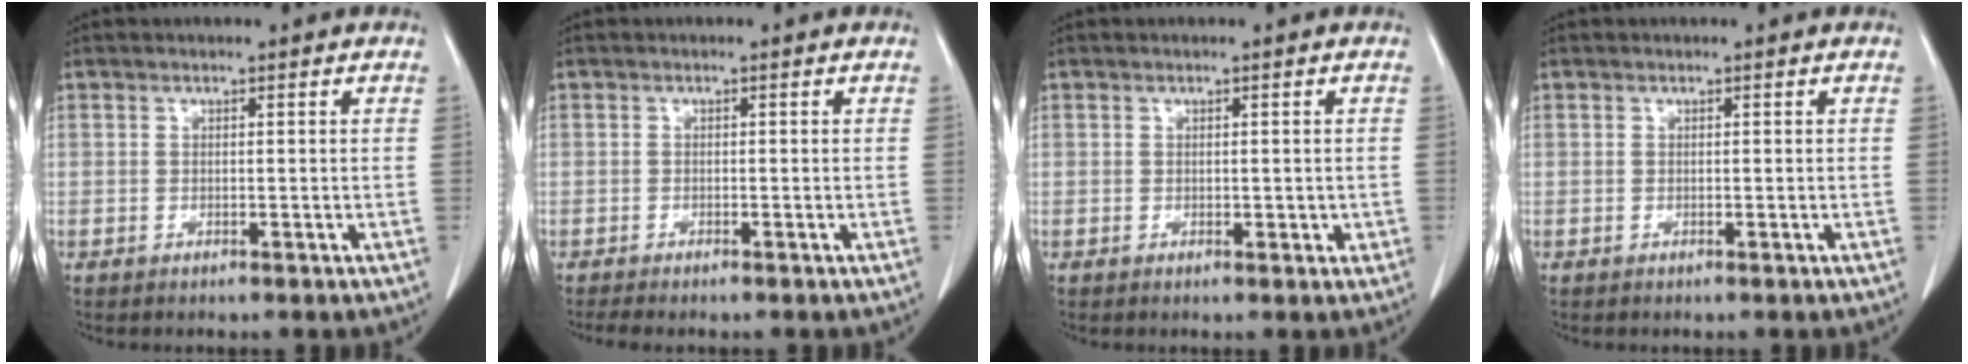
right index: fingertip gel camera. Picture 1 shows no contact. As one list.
[{"total": 2.4, "force": [-2.1, 0.1, 1.3], "torque": [-0.020, -0.006, -0.031]}, {"total": 1.4, "force": [-0.1, 1.0, 1.0], "torque": [-0.009, 0.001, 0.001]}, {"total": 0.0}]